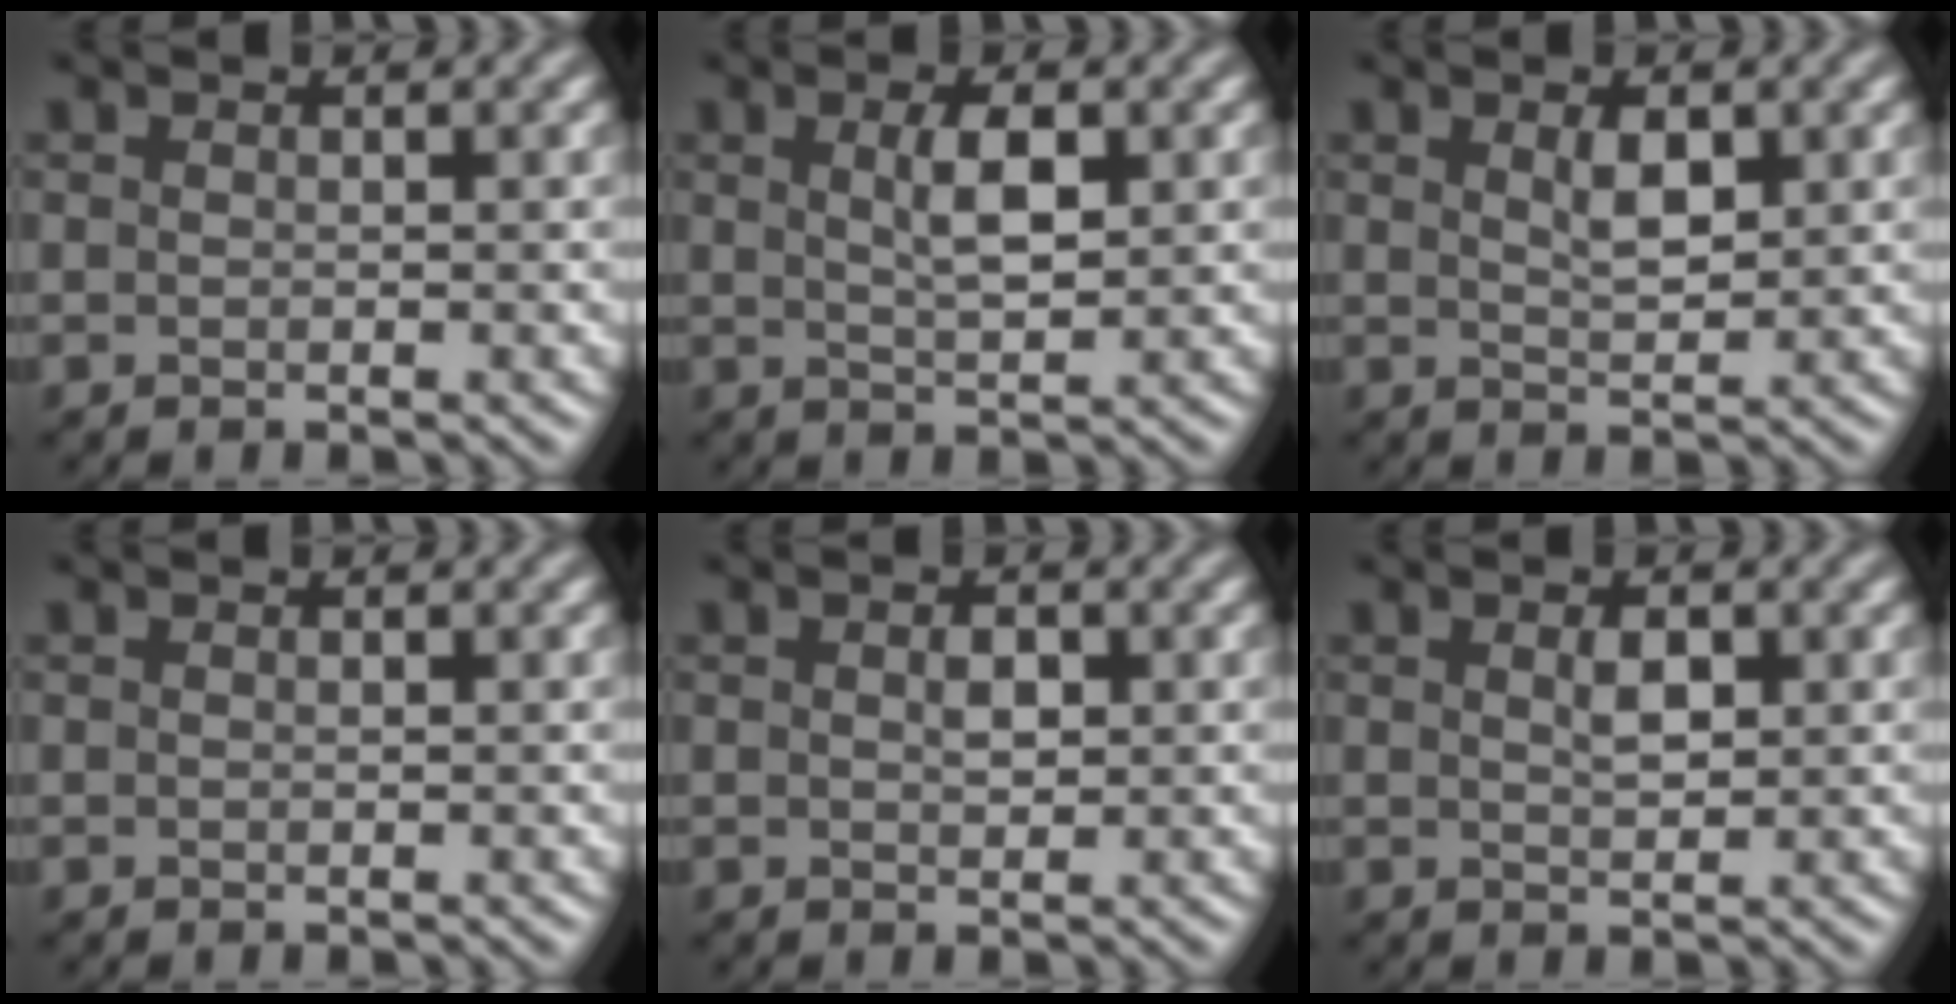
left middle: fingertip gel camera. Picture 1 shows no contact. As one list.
[{"total": 3.0, "force": [0.9, 0.9, 2.7], "torque": [-0.050, 0.003, 0.017]}, {"total": 2.2, "force": [0.9, 0.9, 1.8], "torque": [-0.034, -0.001, 0.018]}, {"total": 0.0}, {"total": 1.4, "force": [0.3, 0.8, 1.1], "torque": [-0.019, 0.002, 0.004]}, {"total": 1.7, "force": [0.5, 0.7, 1.4], "torque": [-0.028, 0.001, 0.012]}]